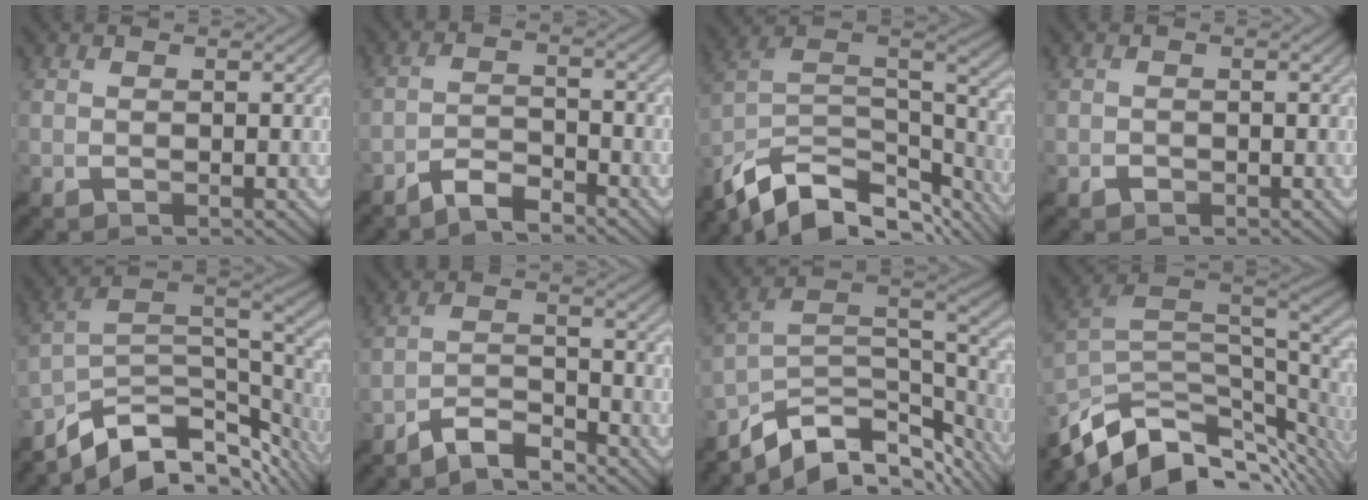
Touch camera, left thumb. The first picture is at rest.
{"total": 4.1, "force": [-3.6, 0.8, 1.9], "torque": [-0.041, 0.003, -0.075]}
{"total": 15.1, "force": [-10.1, 7.0, 8.7], "torque": [-0.224, -0.017, -0.160]}
{"total": 0.9, "force": [-0.5, 0.7, 0.1], "torque": [-0.001, -0.002, -0.010]}
{"total": 12.3, "force": [-6.9, 5.8, 8.3], "torque": [-0.188, -0.019, -0.110]}
{"total": 5.2, "force": [-4.6, 1.0, 2.2], "torque": [-0.045, 0.003, -0.094]}
{"total": 12.9, "force": [-8.2, 6.0, 8.0], "torque": [-0.188, -0.015, -0.130]}
{"total": 12.6, "force": [-5.0, 6.6, 9.5], "torque": [-0.221, -0.031, -0.073]}